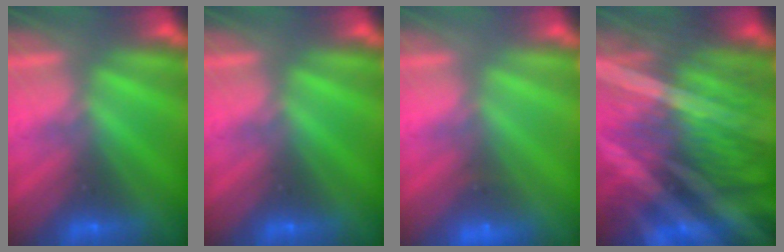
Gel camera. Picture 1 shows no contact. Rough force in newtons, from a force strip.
{"total": 0.0}
{"total": 2.0}
{"total": 8.2}